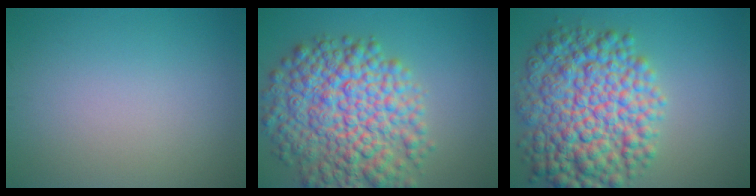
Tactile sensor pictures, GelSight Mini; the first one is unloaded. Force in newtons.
{"total": 11.1, "press": 11.1, "slide": 0.4}
{"total": 11.3, "press": 11.3, "slide": 0.1}